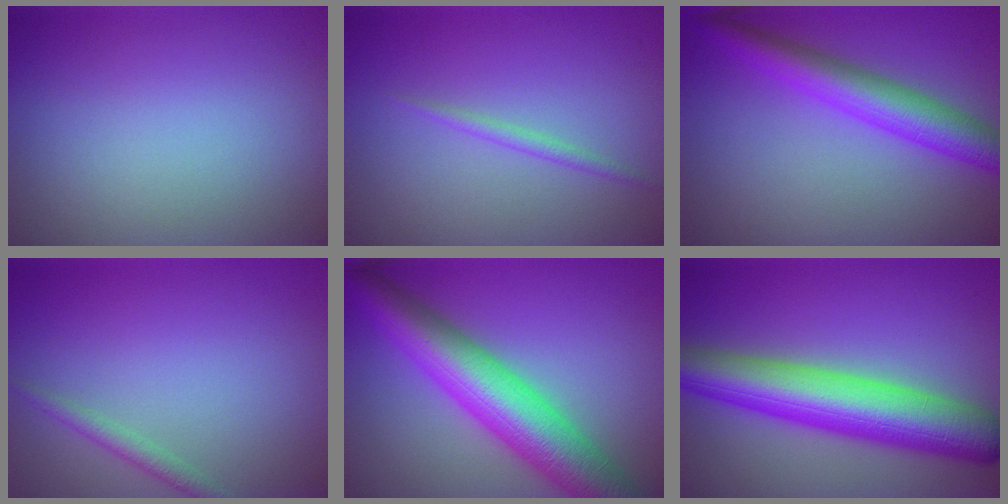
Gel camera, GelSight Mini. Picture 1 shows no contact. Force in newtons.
{"total": 1.0, "press": 1.0, "slide": 0.0}
{"total": 5.4, "press": 5.4, "slide": 0.1}
{"total": 1.5, "press": 1.5, "slide": 0.0}
{"total": 10.1, "press": 10.1, "slide": 0.2}
{"total": 9.6, "press": 9.6, "slide": 0.3}